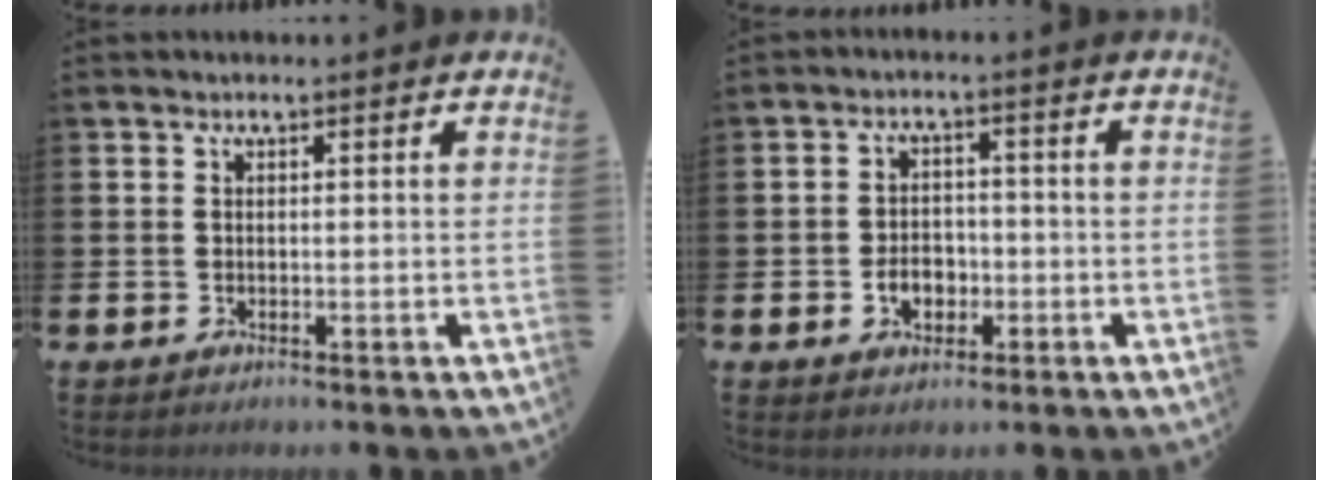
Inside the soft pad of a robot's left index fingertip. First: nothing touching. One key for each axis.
{"total": 3.7, "fx": -1.2, "fy": 2.7, "fz": 2.1, "tx": -0.021, "ty": -0.005, "tz": -0.030}